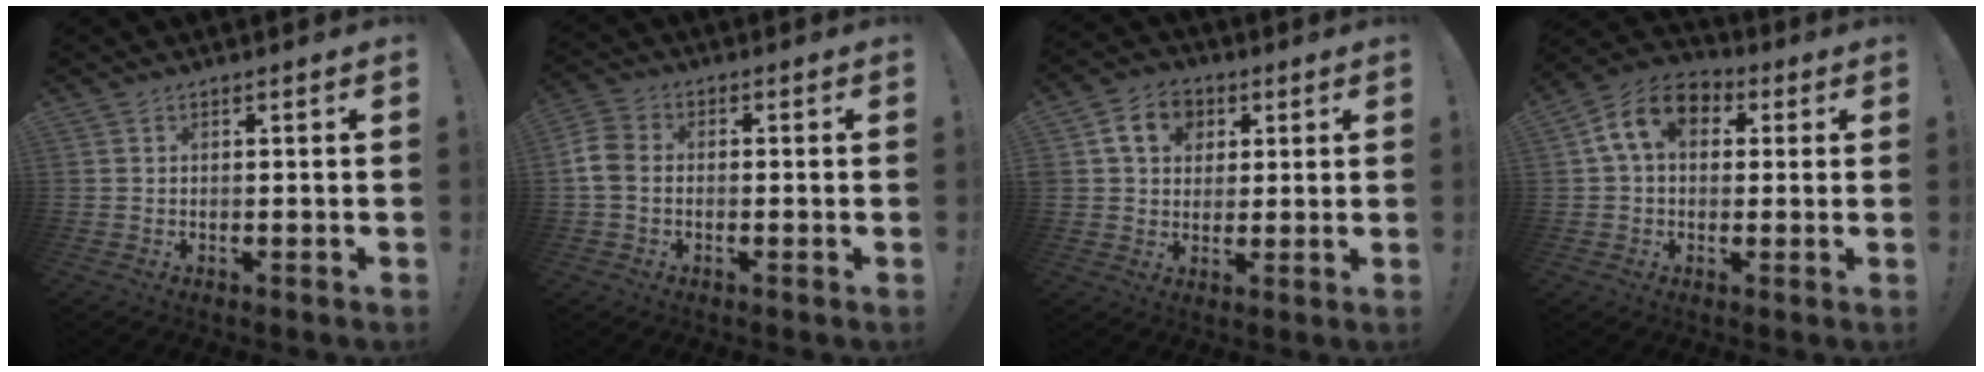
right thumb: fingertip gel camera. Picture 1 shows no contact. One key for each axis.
{"total": 6.9, "fx": -0.6, "fy": 5.0, "fz": 4.7, "tx": -0.114, "ty": 0.010, "tz": -0.006}
{"total": 10.4, "fx": 3.9, "fy": 8.4, "fz": 4.7, "tx": -0.070, "ty": -0.004, "tz": 0.076}
{"total": 11.8, "fx": 3.4, "fy": 8.1, "fz": 7.9, "tx": -0.138, "ty": 0.013, "tz": 0.069}